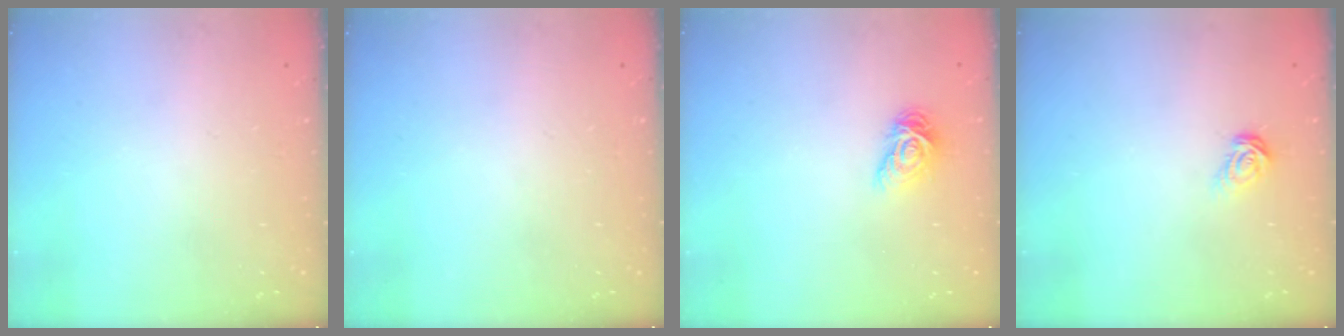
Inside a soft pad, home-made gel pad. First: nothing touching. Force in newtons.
{"total": 0.0}
{"total": 6.3, "press": 6.3, "slide": 0.1}
{"total": 5.4, "press": 5.4, "slide": 0.6}